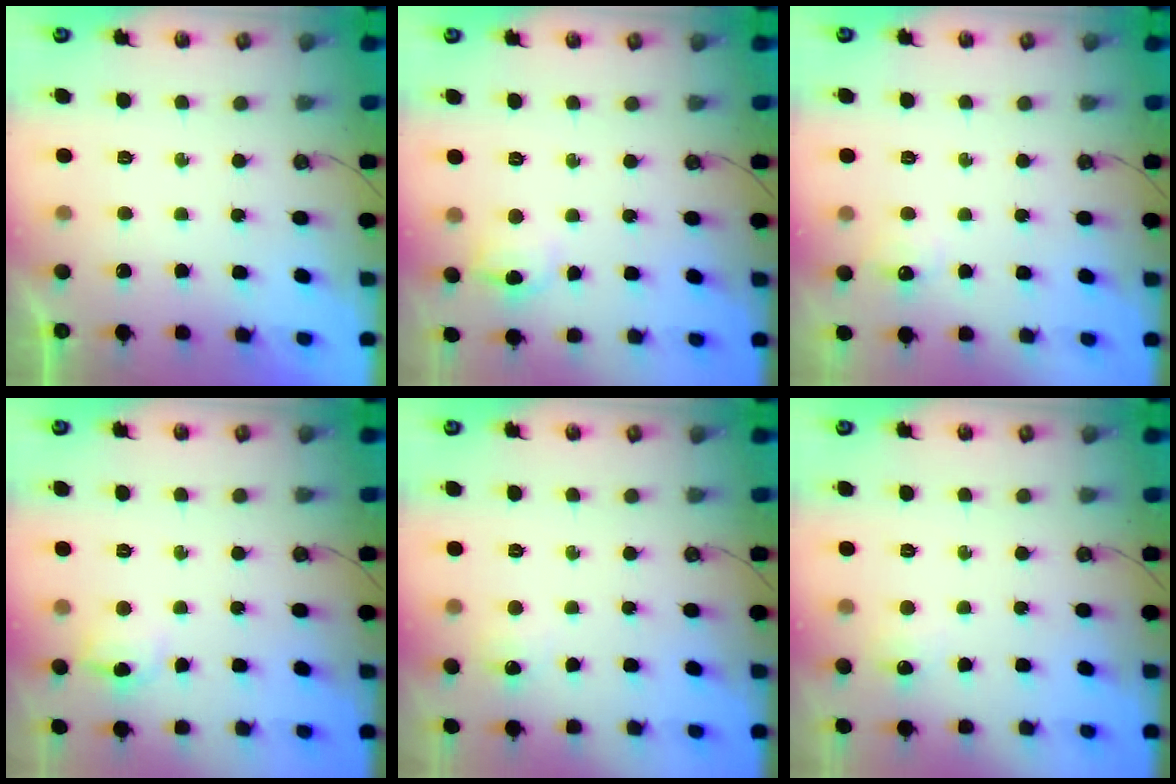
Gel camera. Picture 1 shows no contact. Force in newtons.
{"total": 12.9, "press": 5.7, "slide": 11.5}
{"total": 5.0, "press": 4.9, "slide": 0.8}
{"total": 6.9, "press": 6.8, "slide": 1.0}
{"total": 5.1, "press": 5.1, "slide": 0.7}
{"total": 5.3, "press": 5.2, "slide": 0.7}